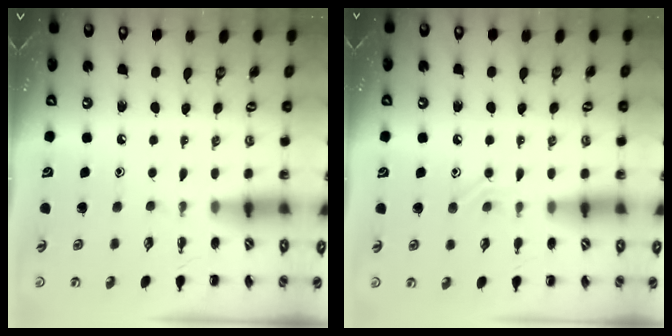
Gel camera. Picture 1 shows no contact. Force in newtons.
{"total": 6.9, "press": 6.8, "slide": 1.4}